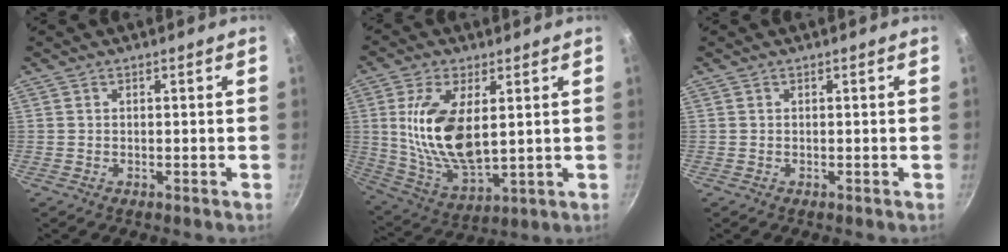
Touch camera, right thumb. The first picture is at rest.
{"total": 16.0, "force": [2.9, 7.7, 13.7], "torque": [-0.260, -0.021, 0.064]}
{"total": 0.0}